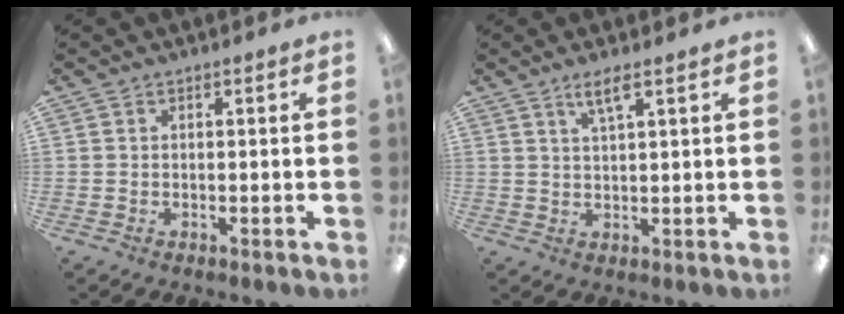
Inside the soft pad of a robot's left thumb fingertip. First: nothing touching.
{"total": 3.8, "force": [2.6, 0.5, 2.7], "torque": [-0.060, 0.000, 0.045]}